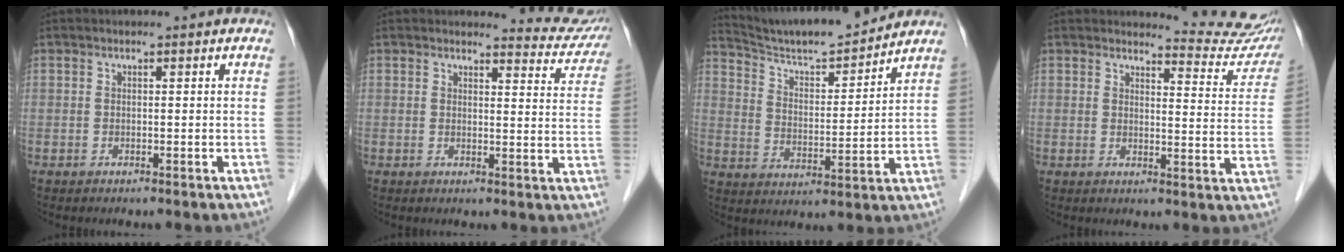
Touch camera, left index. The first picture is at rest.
{"total": 6.9, "force": [6.8, 0.9, -0.5], "torque": [0.018, -0.042, 0.056]}
{"total": 13.3, "force": [12.8, 0.2, 3.8], "torque": [-0.072, -0.001, 0.214]}
{"total": 10.1, "force": [10.1, 0.6, 0.3], "torque": [0.011, -0.080, 0.093]}